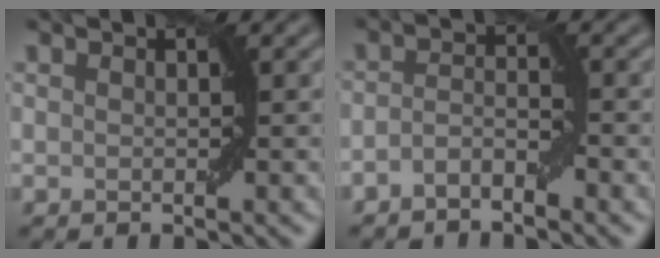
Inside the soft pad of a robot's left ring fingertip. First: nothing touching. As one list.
[{"total": 1.9, "force": [-1.3, 0.5, 1.3], "torque": [-0.025, 0.008, -0.028]}]